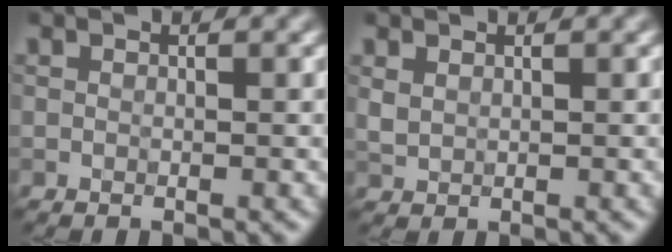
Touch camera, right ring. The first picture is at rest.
{"total": 1.1, "force": [0.7, 0.7, 0.4], "torque": [-0.014, 0.002, 0.017]}